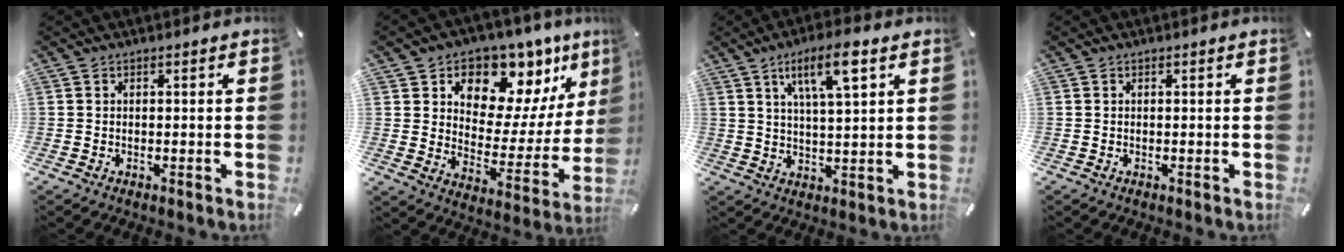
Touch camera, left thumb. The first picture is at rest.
{"total": 11.5, "force": [7.6, 7.7, 4.0], "torque": [-0.062, -0.076, 0.135]}
{"total": 10.1, "force": [5.2, 2.4, 8.3], "torque": [-0.138, -0.010, 0.083]}
{"total": 0.0}